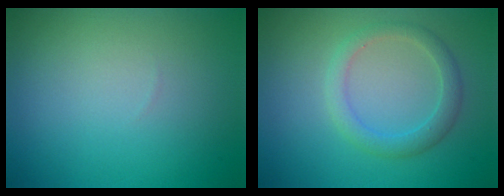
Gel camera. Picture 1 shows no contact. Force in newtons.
{"total": 2.4, "press": 2.4, "slide": 0.2}